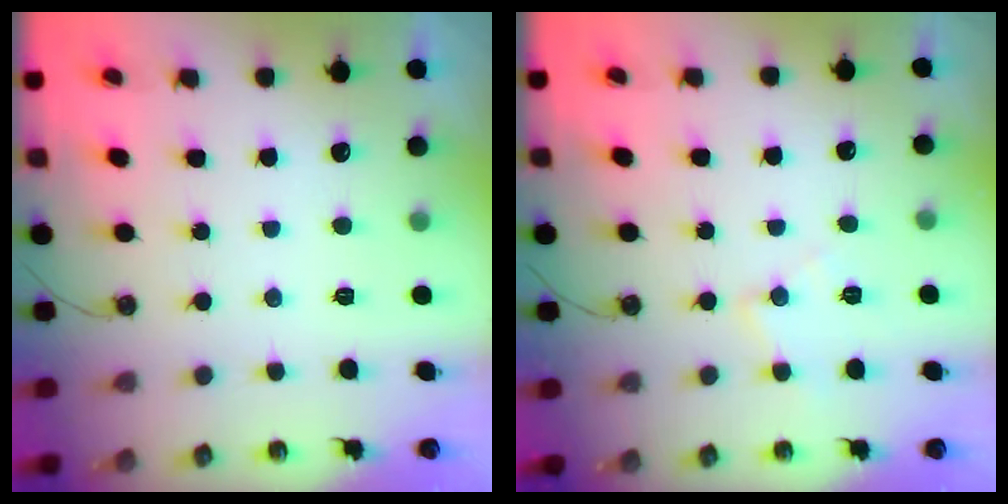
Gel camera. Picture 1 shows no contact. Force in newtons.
{"total": 7.2, "press": 7.2, "slide": 0.5}